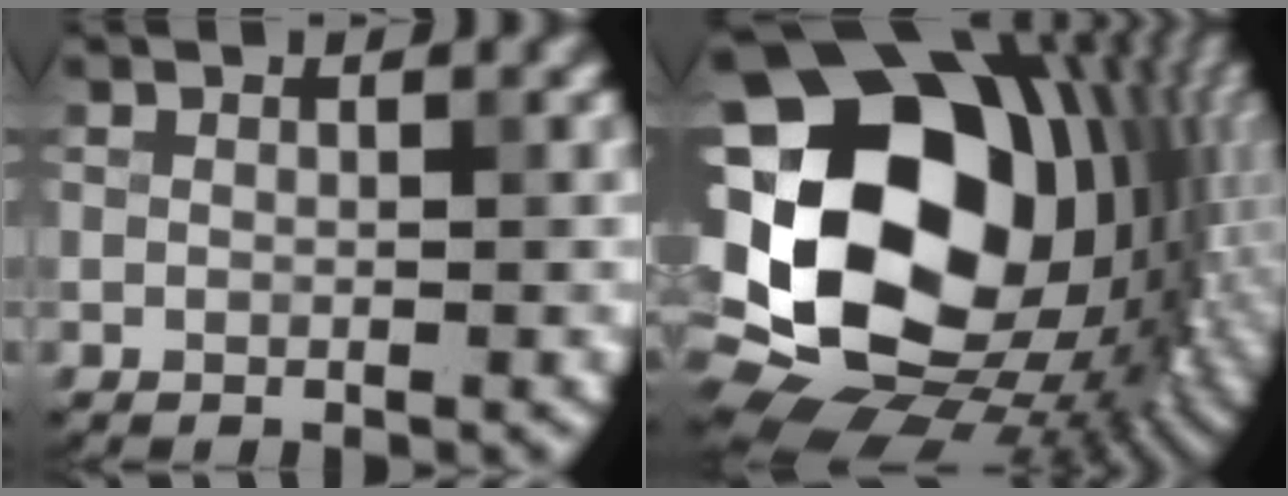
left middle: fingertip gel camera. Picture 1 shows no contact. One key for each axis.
{"total": 23.1, "fx": 0.0, "fy": 18.0, "fz": 14.6, "tx": -0.279, "ty": 0.007, "tz": -0.024}